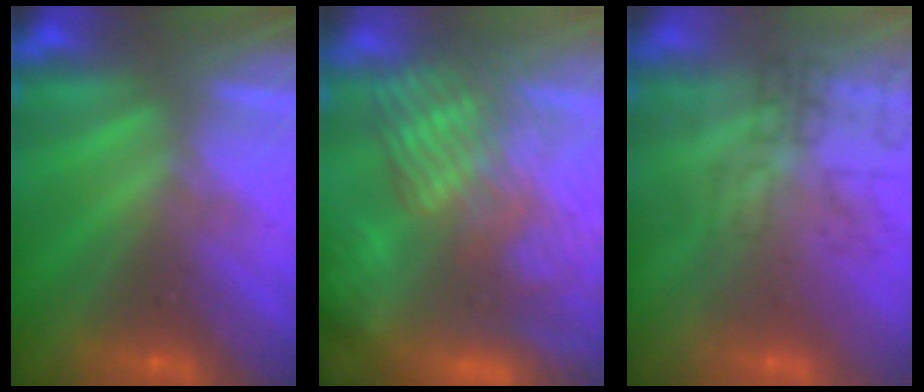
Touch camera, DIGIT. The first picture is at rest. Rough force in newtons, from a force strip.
{"total": 9.5}
{"total": 4.9}